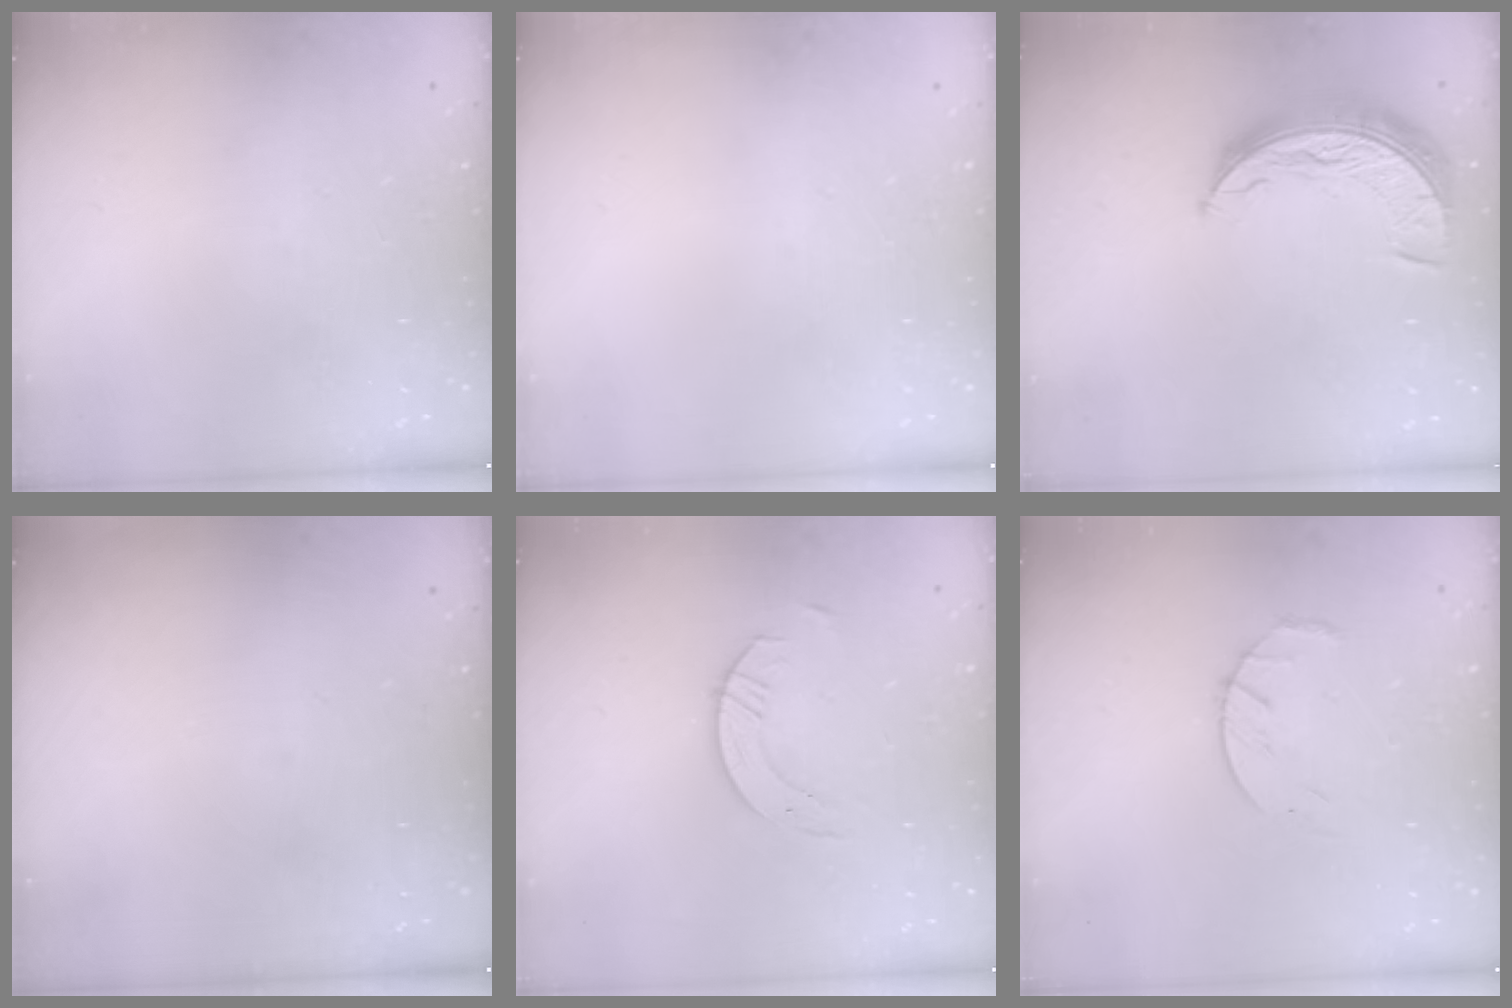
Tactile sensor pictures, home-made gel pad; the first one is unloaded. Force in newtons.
{"total": 0.0}
{"total": 10.5, "press": 10.5, "slide": 0.5}
{"total": 0.0}
{"total": 3.5, "press": 3.5, "slide": 0.4}
{"total": 4.3, "press": 4.2, "slide": 0.6}